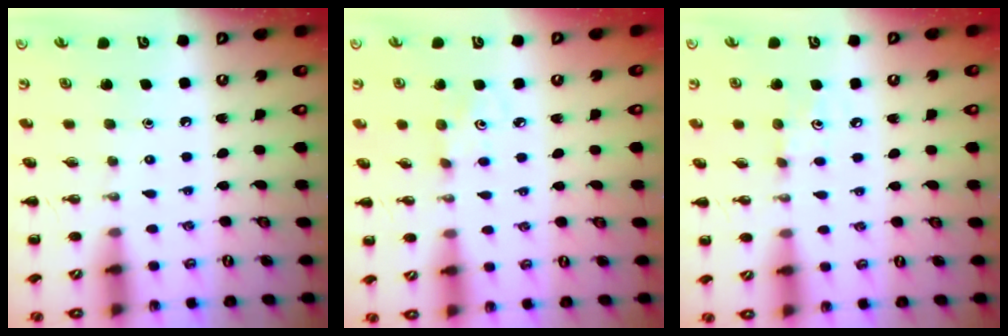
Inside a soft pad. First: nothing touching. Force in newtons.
{"total": 2.7, "press": 2.6, "slide": 0.6}
{"total": 3.5, "press": 3.3, "slide": 1.2}